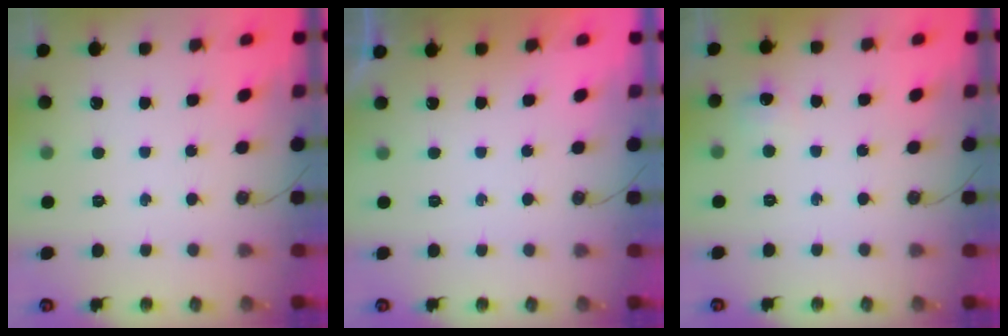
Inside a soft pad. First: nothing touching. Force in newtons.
{"total": 0.0}
{"total": 4.9, "press": 4.9, "slide": 0.7}